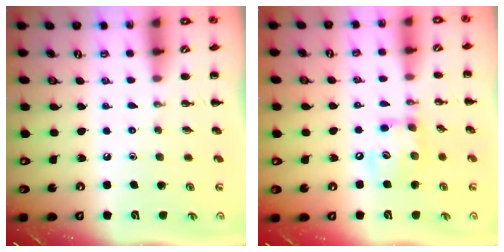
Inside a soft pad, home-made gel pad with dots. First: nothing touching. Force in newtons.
{"total": 10.7, "press": 10.7, "slide": 1.1}